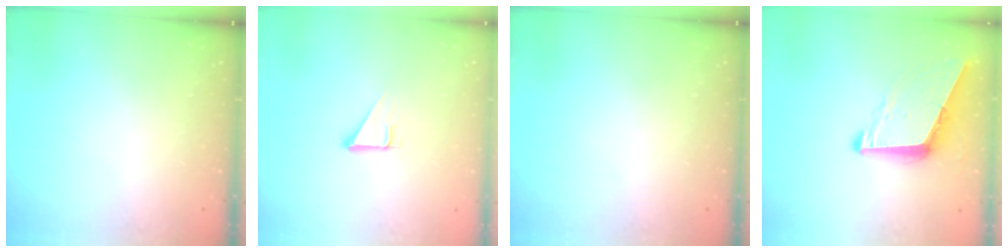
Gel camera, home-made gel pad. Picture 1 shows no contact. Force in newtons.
{"total": 2.9, "press": 2.8, "slide": 0.2}
{"total": 0.0}
{"total": 8.9, "press": 8.0, "slide": 3.7}